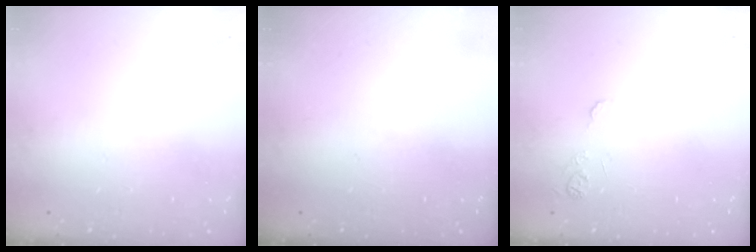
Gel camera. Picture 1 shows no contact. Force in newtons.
{"total": 0.0}
{"total": 7.2, "press": 7.2, "slide": 0.7}